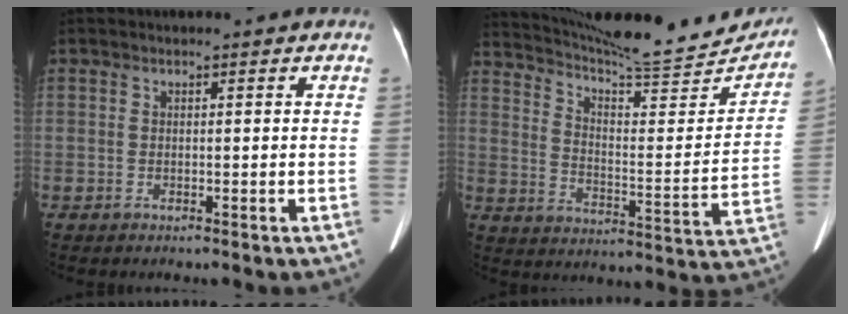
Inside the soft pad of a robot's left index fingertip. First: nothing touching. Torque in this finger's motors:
{"motor_torque": [0.74, -1.40, 0.19, 0.10]}